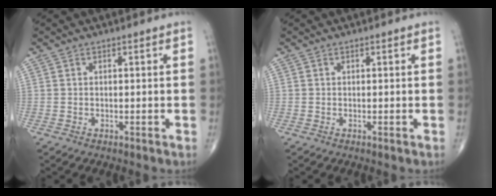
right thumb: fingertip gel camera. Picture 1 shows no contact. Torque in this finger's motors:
{"motor_torque": [-0.05, -0.09, -0.10, 0.01, -0.02]}